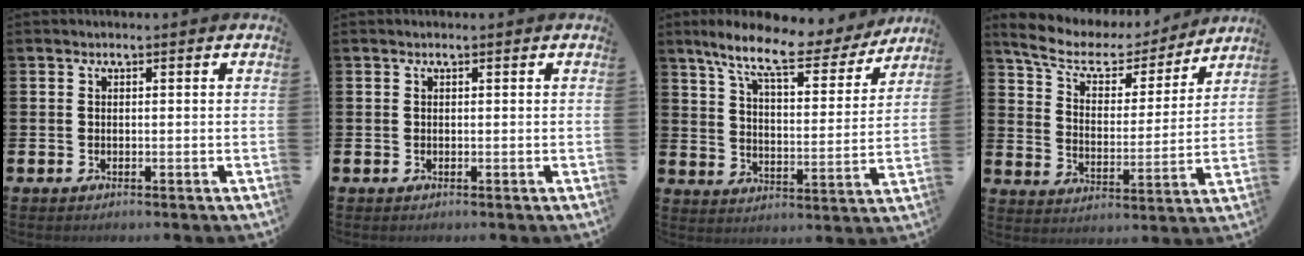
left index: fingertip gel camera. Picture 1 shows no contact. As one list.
[{"total": 0.0}, {"total": 10.7, "force": [8.9, 2.5, 5.5], "torque": [-0.130, -0.046, 0.149]}, {"total": 7.5, "force": [6.4, 3.0, 2.6], "torque": [-0.082, -0.041, 0.107]}]